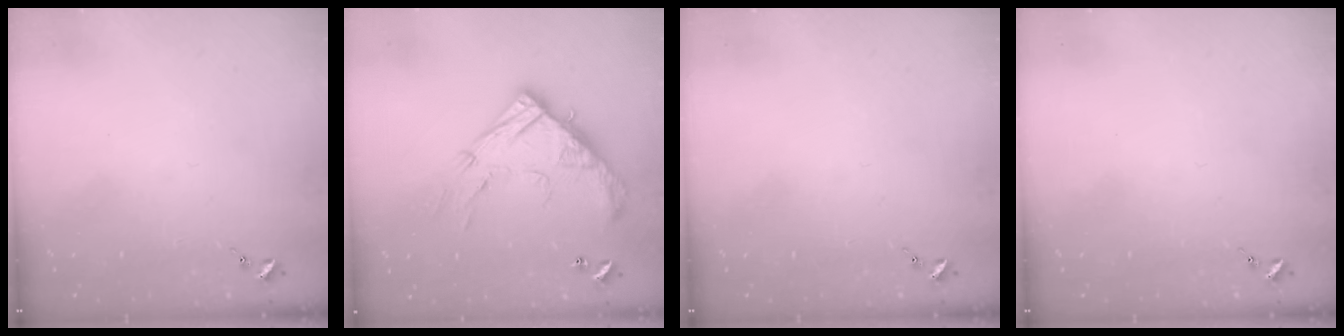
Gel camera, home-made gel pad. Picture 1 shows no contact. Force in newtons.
{"total": 17.3, "press": 17.3, "slide": 1.4}
{"total": 0.0}
{"total": 0.0}